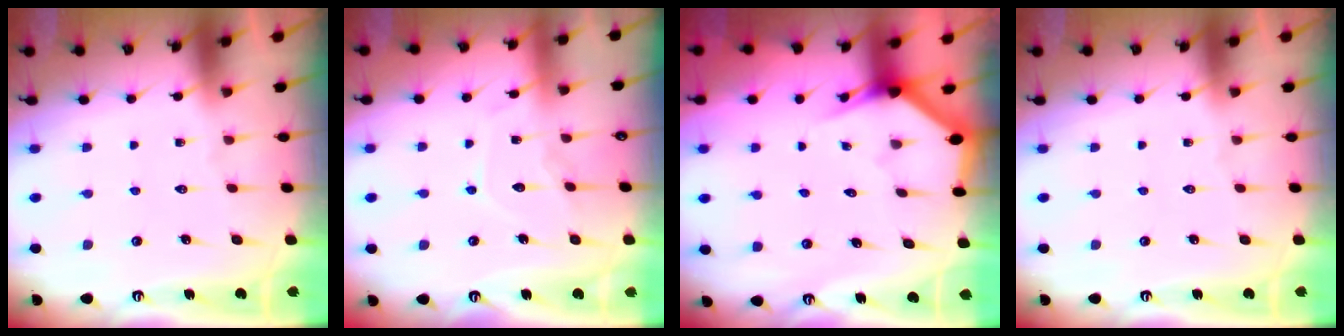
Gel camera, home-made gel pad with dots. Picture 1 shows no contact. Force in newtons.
{"total": 8.0, "press": 7.9, "slide": 0.8}
{"total": 2.8, "press": 2.8, "slide": 0.1}
{"total": 0.0}